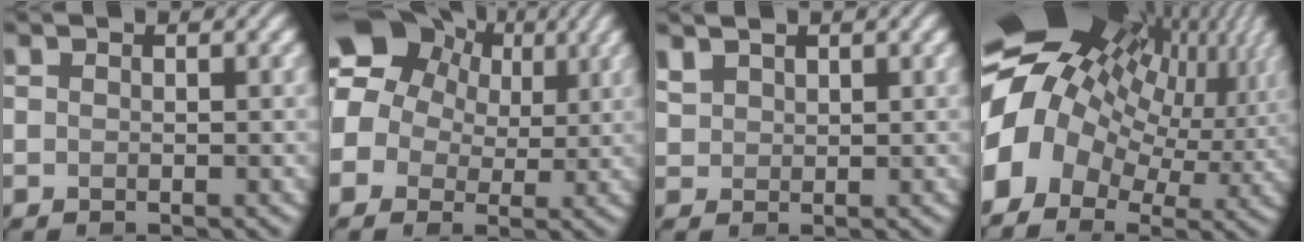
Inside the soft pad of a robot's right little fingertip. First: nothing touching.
{"total": 13.8, "force": [5.3, 11.3, 5.9], "torque": [-0.123, 0.030, 0.073]}
{"total": 1.5, "force": [1.2, 0.9, 0.4], "torque": [-0.014, 0.002, 0.025]}
{"total": 17.4, "force": [2.6, 12.4, 11.9], "torque": [-0.235, -0.001, 0.067]}